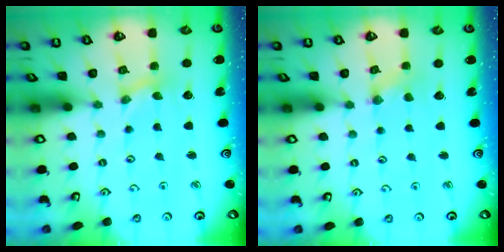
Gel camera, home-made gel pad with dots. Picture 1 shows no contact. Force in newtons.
{"total": 0.0}